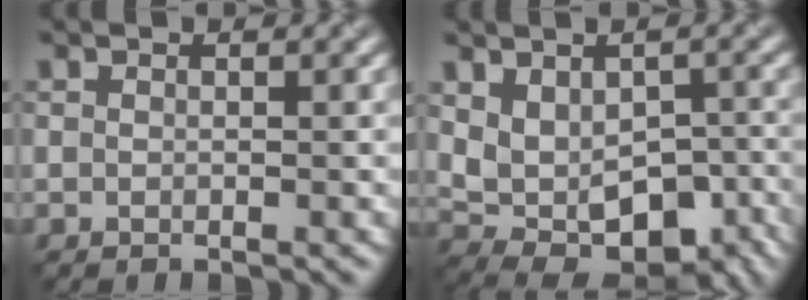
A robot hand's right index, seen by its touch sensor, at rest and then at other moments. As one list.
[{"total": 6.6, "force": [-1.0, 4.1, 5.1], "torque": [-0.090, -0.002, 0.002]}]